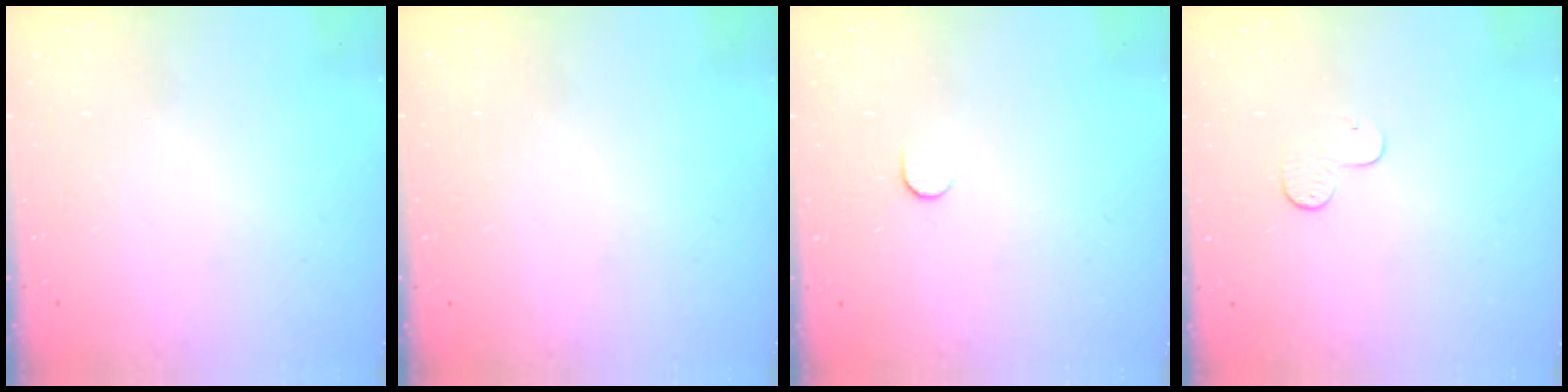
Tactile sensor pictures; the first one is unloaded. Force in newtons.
{"total": 0.0}
{"total": 4.9, "press": 4.9, "slide": 0.5}
{"total": 4.8, "press": 4.7, "slide": 0.5}